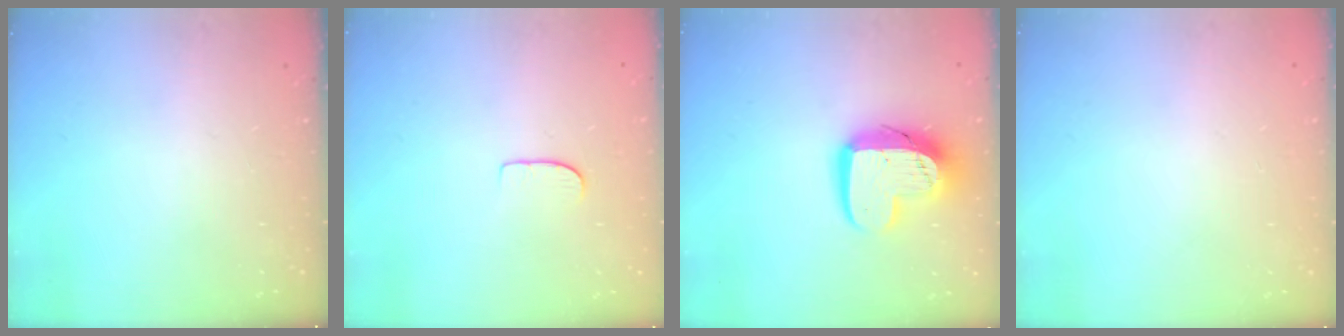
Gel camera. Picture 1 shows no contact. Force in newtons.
{"total": 6.1, "press": 6.1, "slide": 0.5}
{"total": 14.4, "press": 14.3, "slide": 1.4}
{"total": 0.0}